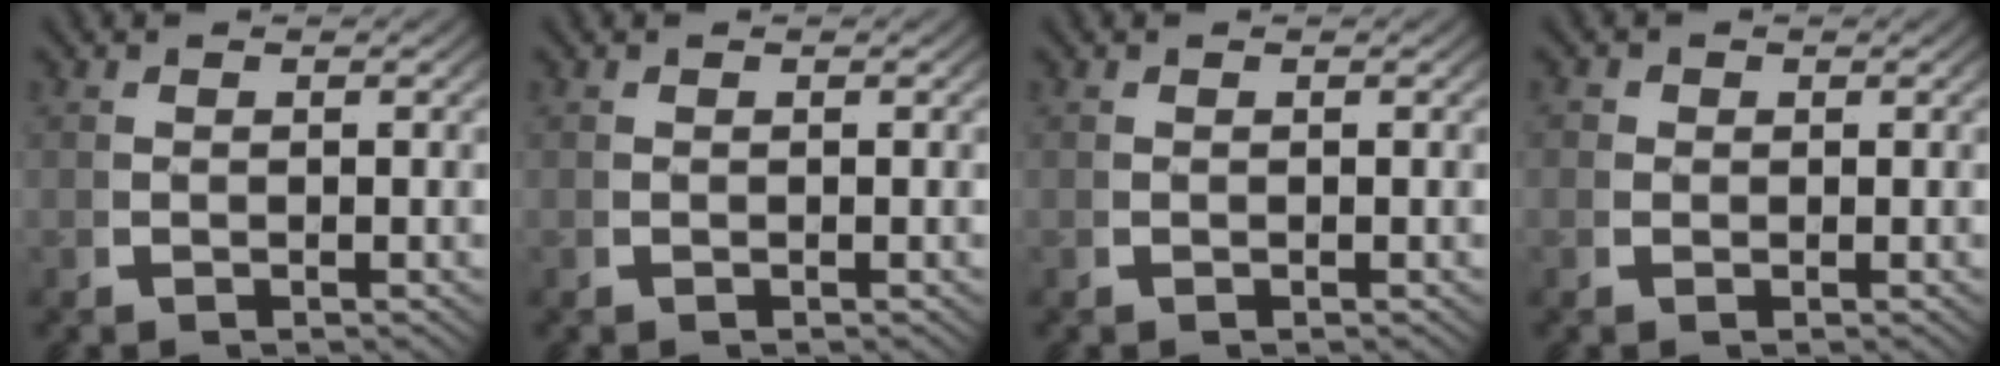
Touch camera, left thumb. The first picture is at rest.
{"total": 0.0}
{"total": 0.0}
{"total": 1.2, "force": [0.2, 1.2, 0.3], "torque": [-0.007, -0.007, 0.002]}